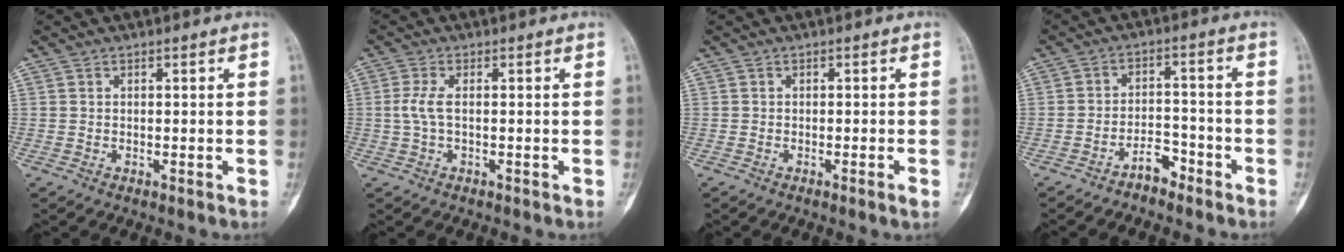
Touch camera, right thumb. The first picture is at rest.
{"total": 3.2, "force": [-0.1, 1.1, 3.0], "torque": [-0.079, 0.000, -0.004]}
{"total": 1.3, "force": [-0.6, -0.2, 1.1], "torque": [-0.019, -0.003, -0.012]}
{"total": 4.4, "force": [-3.5, 1.9, 1.8], "torque": [-0.017, 0.035, -0.063]}